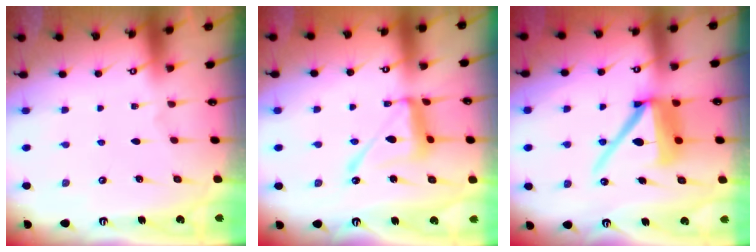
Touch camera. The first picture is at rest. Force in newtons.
{"total": 13.4, "press": 13.4, "slide": 1.2}
{"total": 13.9, "press": 13.8, "slide": 1.8}